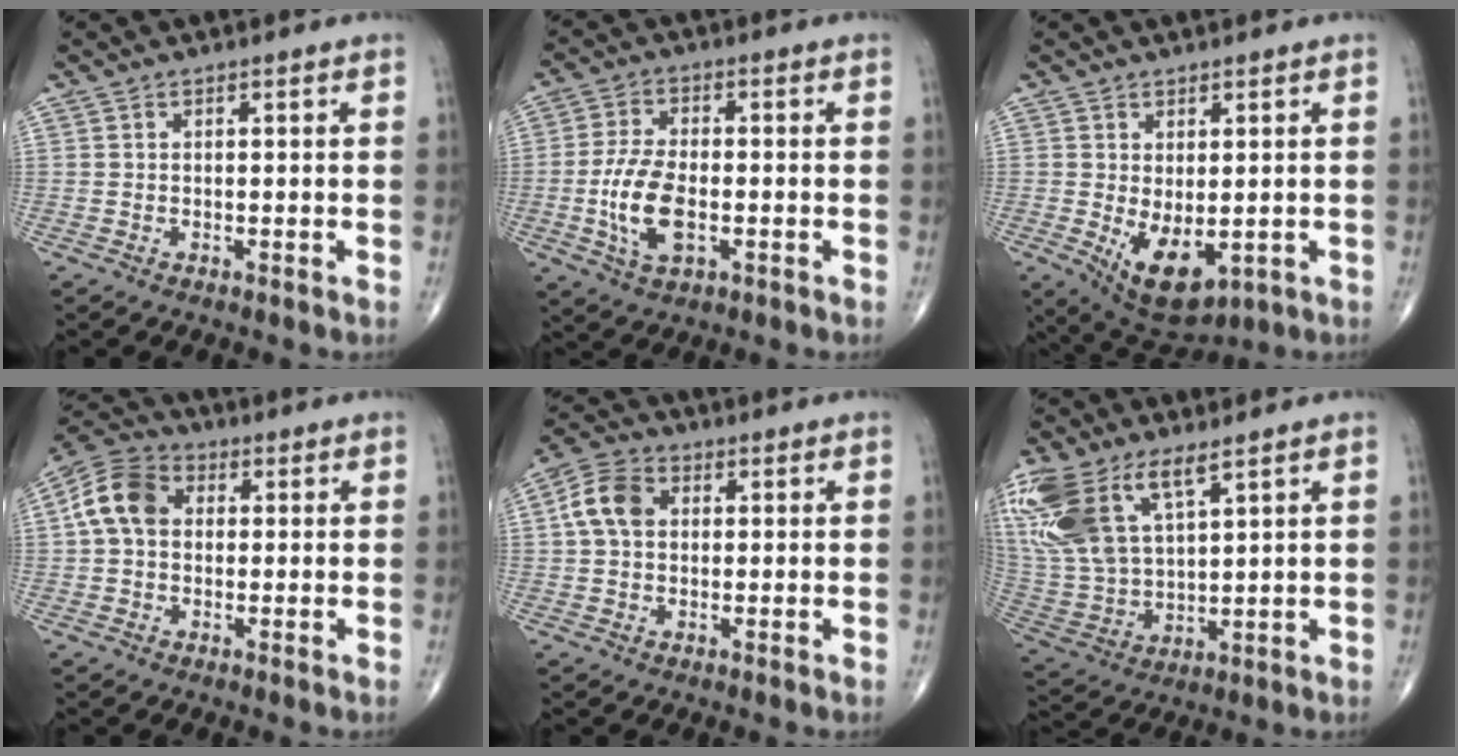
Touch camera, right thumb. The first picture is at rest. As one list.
[{"total": 10.0, "force": [-2.1, 4.9, 8.4], "torque": [-0.170, 0.005, -0.039]}, {"total": 9.0, "force": [-1.5, 4.7, 7.6], "torque": [-0.110, -0.013, -0.003]}, {"total": 9.4, "force": [1.1, 7.0, 6.2], "torque": [-0.114, 0.027, 0.009]}, {"total": 7.4, "force": [1.1, 5.5, 4.9], "torque": [-0.091, 0.018, 0.013]}, {"total": 19.5, "force": [10.0, 9.2, 14.0], "torque": [-0.319, -0.018, 0.207]}]